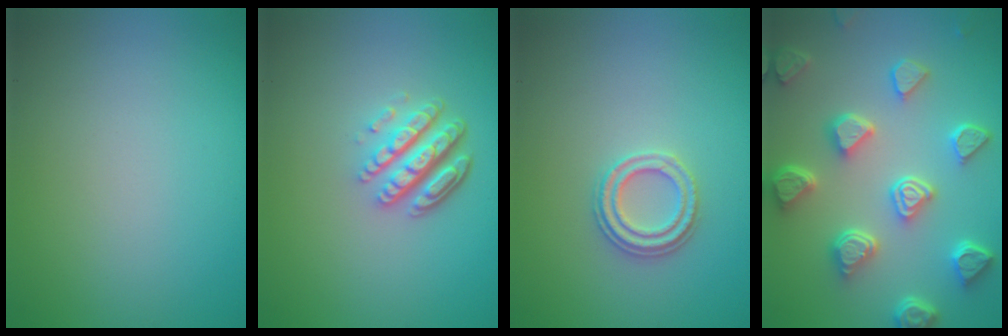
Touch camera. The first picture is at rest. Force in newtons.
{"total": 4.9, "press": 3.4, "slide": 3.4}
{"total": 2.4, "press": 2.3, "slide": 0.6}
{"total": 6.7, "press": 5.4, "slide": 3.9}